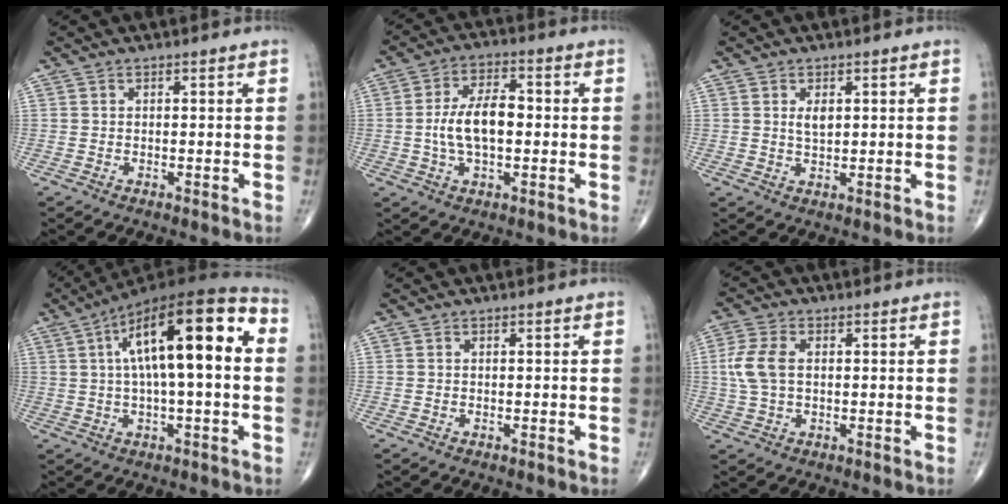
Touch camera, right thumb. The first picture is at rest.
{"total": 9.7, "force": [-0.4, 4.9, 8.4], "torque": [-0.155, 0.015, -0.011]}
{"total": 2.6, "force": [0.8, 1.3, 2.1], "torque": [-0.032, -0.007, 0.016]}
{"total": 20.7, "force": [3.3, 6.4, 19.4], "torque": [-0.310, 0.042, 0.042]}
{"total": 0.0}
{"total": 6.7, "force": [0.7, 4.0, 5.3], "torque": [-0.130, 0.010, 0.012]}